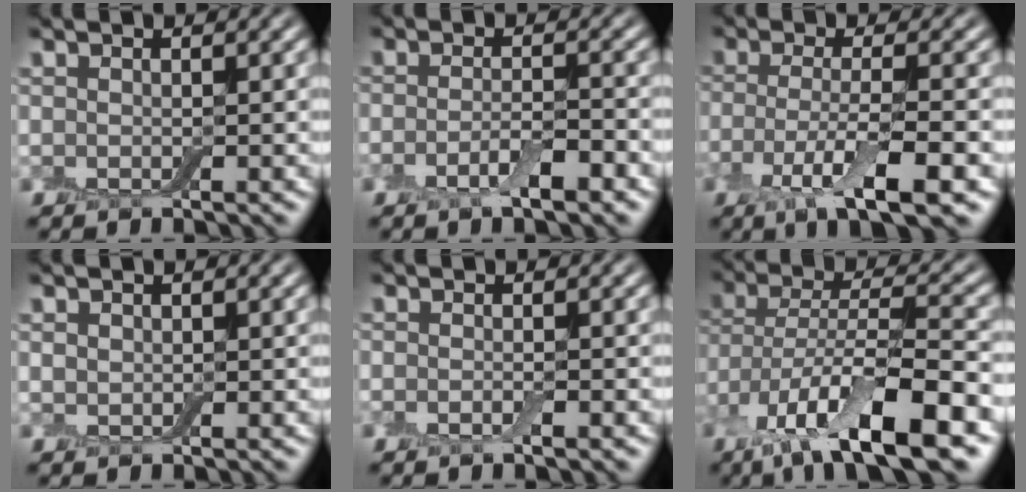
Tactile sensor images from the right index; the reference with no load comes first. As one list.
[{"total": 3.0, "force": [-1.5, 0.8, 2.4], "torque": [-0.048, 0.001, -0.032]}, {"total": 6.6, "force": [-2.5, 1.7, 5.8], "torque": [-0.111, -0.008, -0.048]}, {"total": 0.6, "force": [0.2, 0.5, 0.2], "torque": [-0.004, 0.000, 0.005]}, {"total": 1.0, "force": [-0.5, 0.2, 0.9], "torque": [-0.018, -0.004, -0.011]}, {"total": 11.3, "force": [-5.3, 3.8, 9.2], "torque": [-0.170, -0.004, -0.097]}]